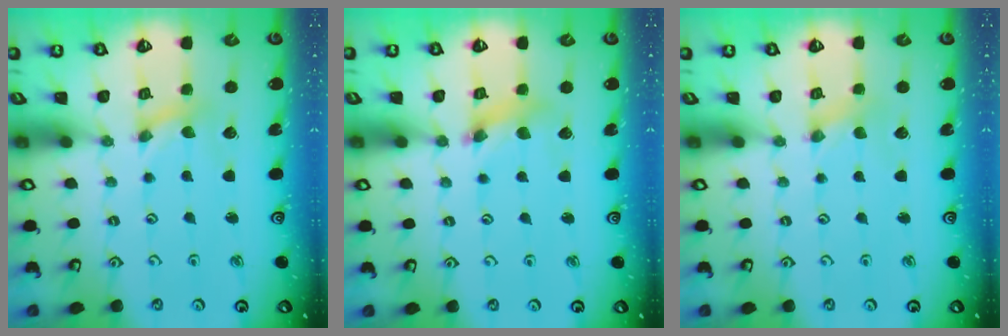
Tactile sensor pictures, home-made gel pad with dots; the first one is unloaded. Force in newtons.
{"total": 6.0, "press": 5.9, "slide": 0.7}
{"total": 0.0}